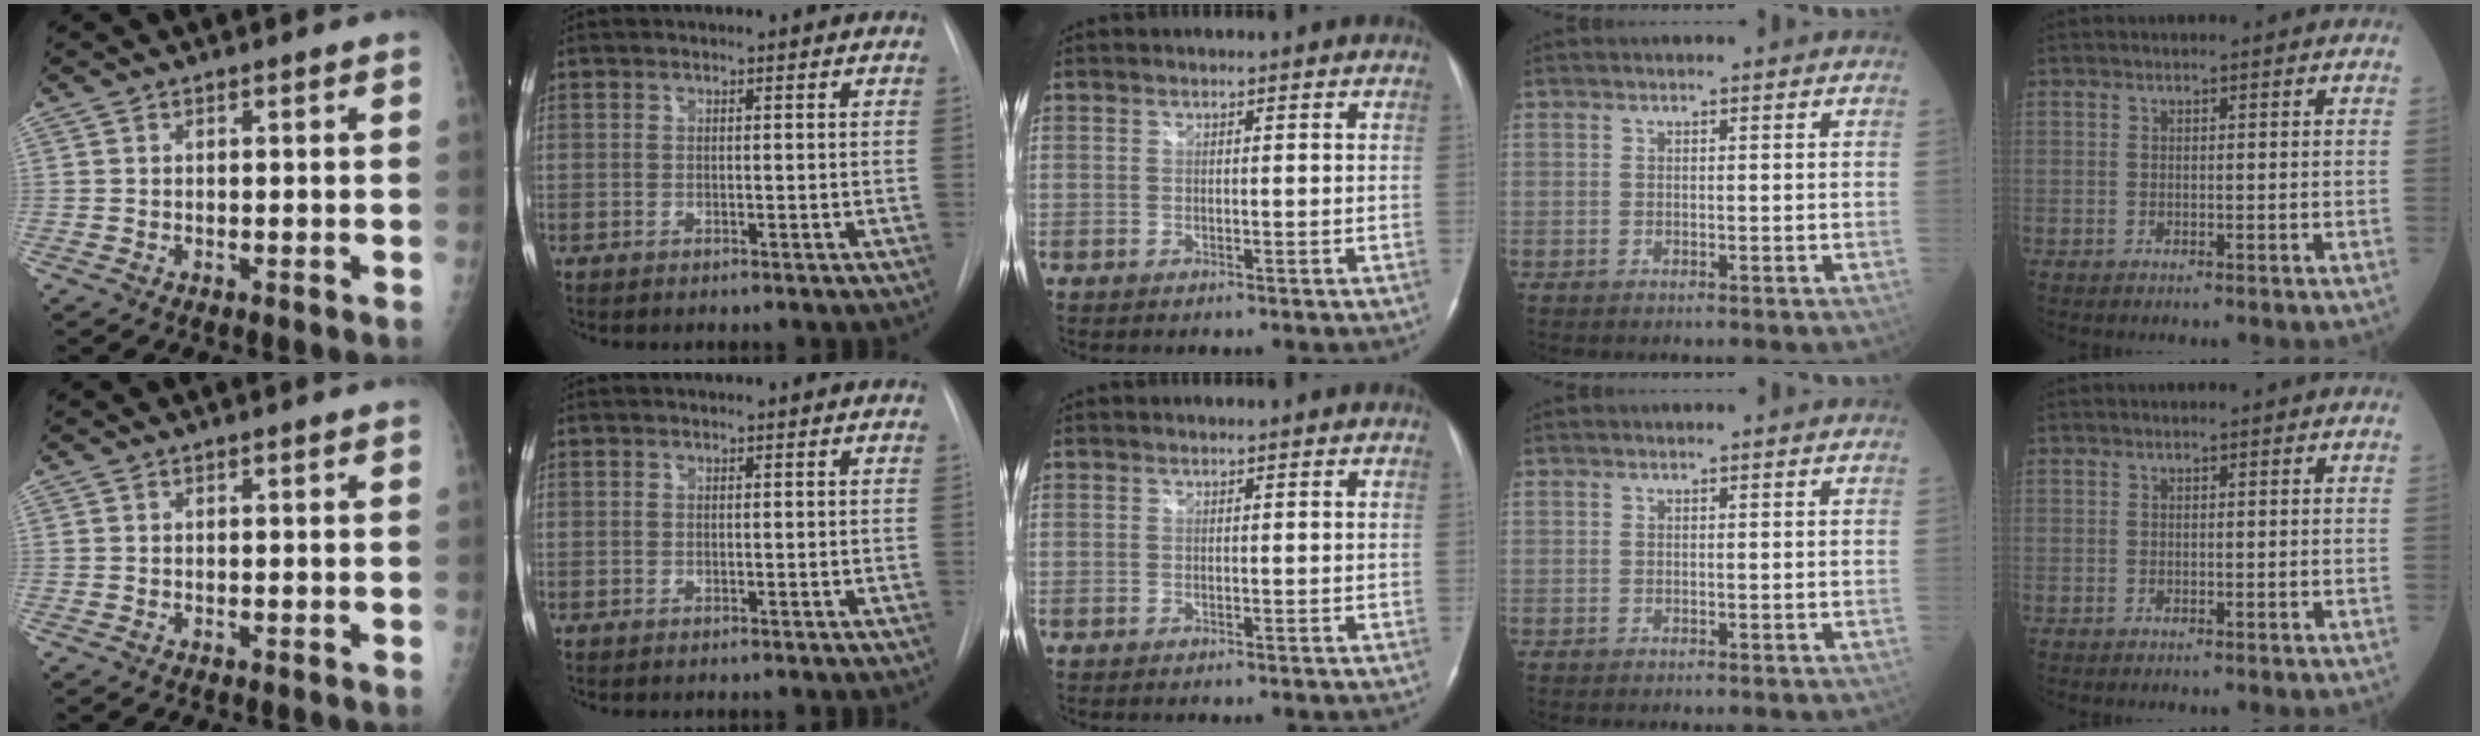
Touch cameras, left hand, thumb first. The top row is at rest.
{}